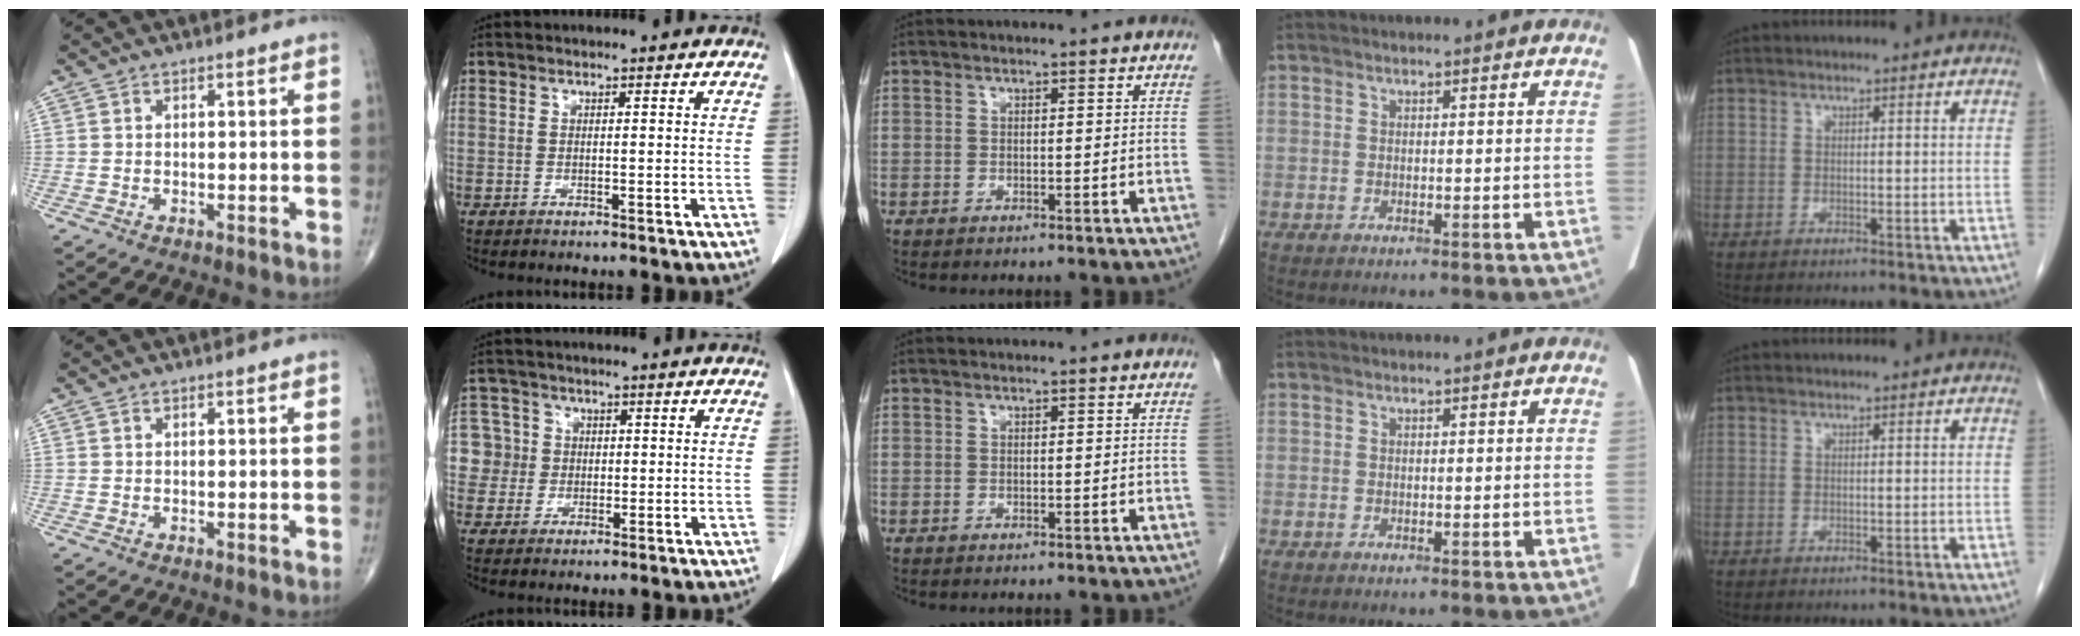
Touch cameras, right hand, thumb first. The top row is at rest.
{"index": {"total": 6.7, "force": [0.2, 6.7, 0.3], "torque": [-0.008, 0.030, 0.011]}}